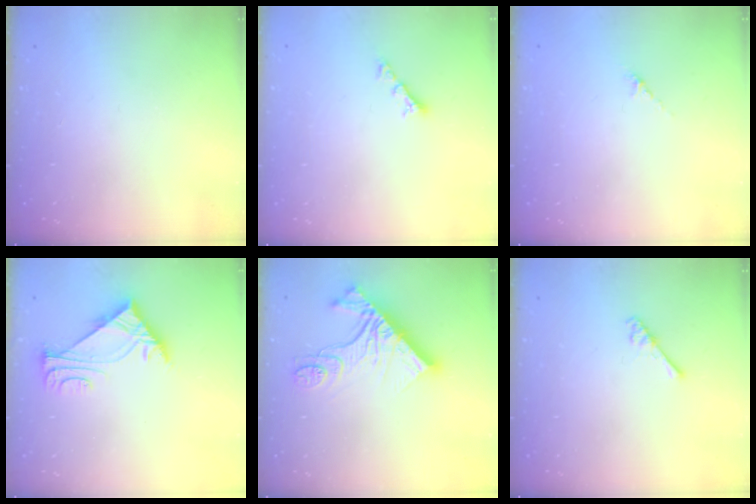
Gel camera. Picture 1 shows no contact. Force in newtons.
{"total": 3.6, "press": 3.6, "slide": 0.2}
{"total": 2.7, "press": 2.7, "slide": 0.7}
{"total": 6.1, "press": 6.0, "slide": 1.2}
{"total": 15.2, "press": 15.2, "slide": 1.3}
{"total": 2.9, "press": 2.9, "slide": 0.4}